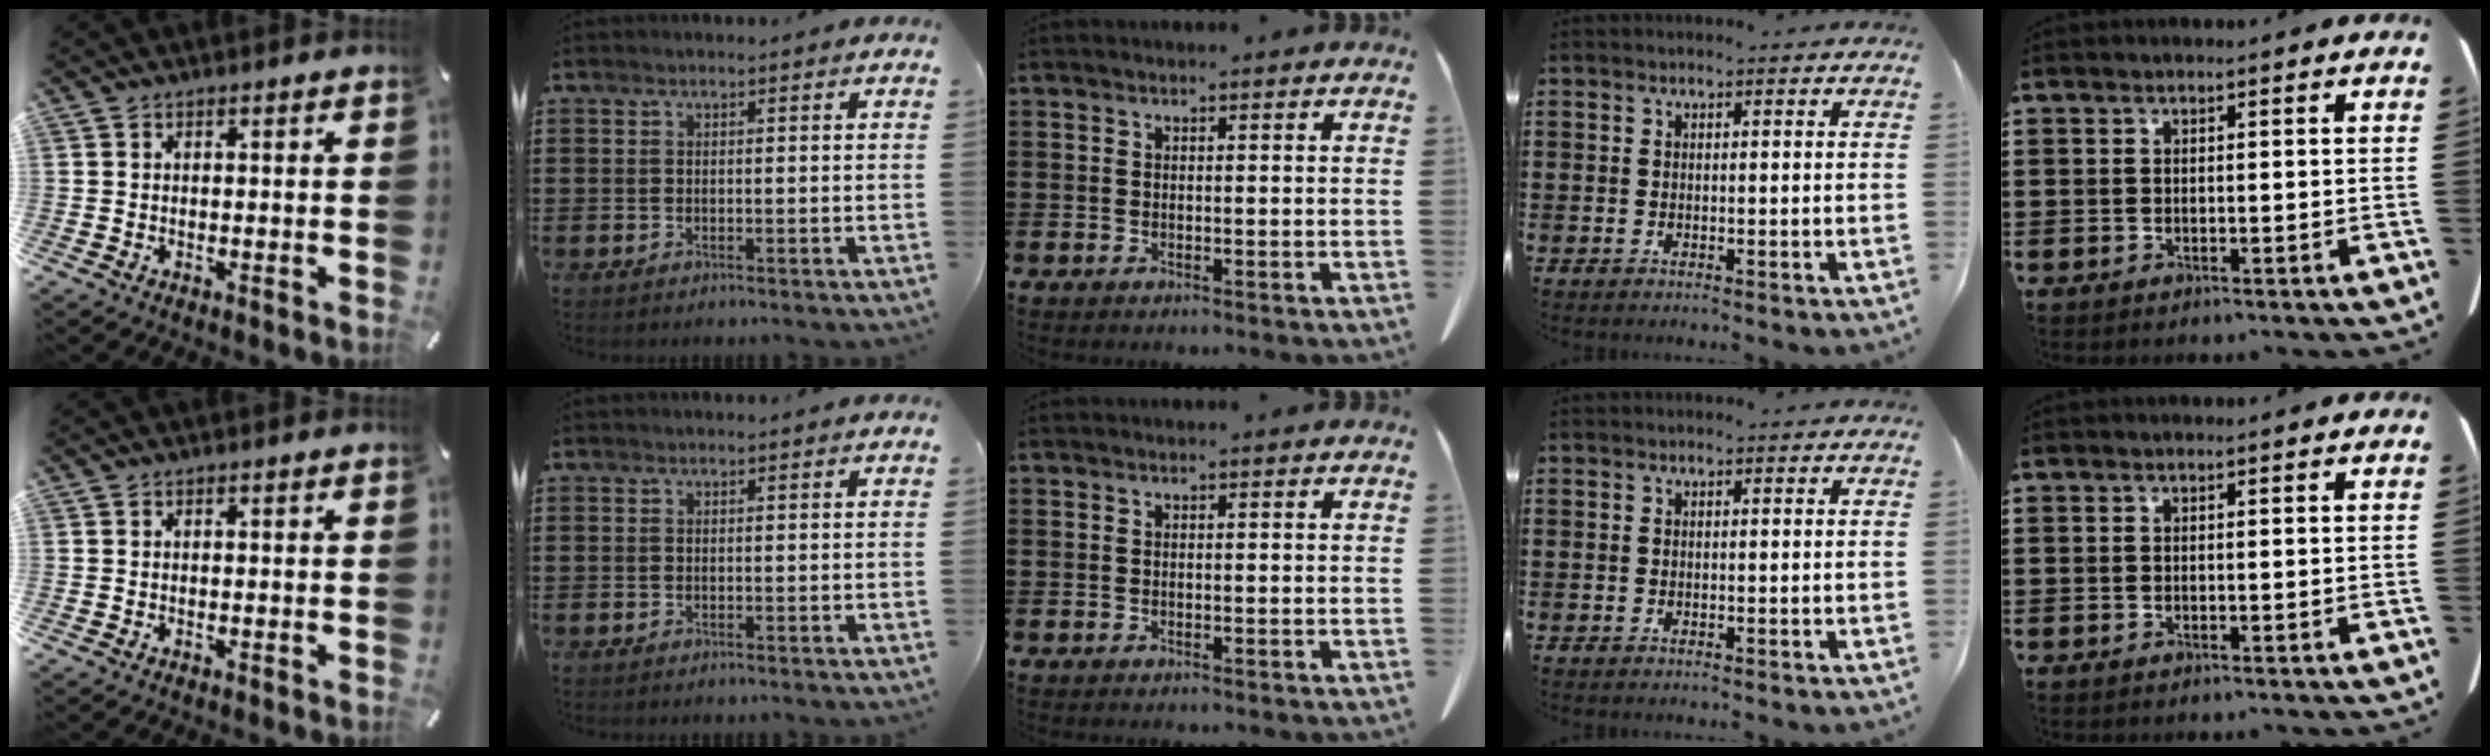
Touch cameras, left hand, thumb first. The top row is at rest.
{}